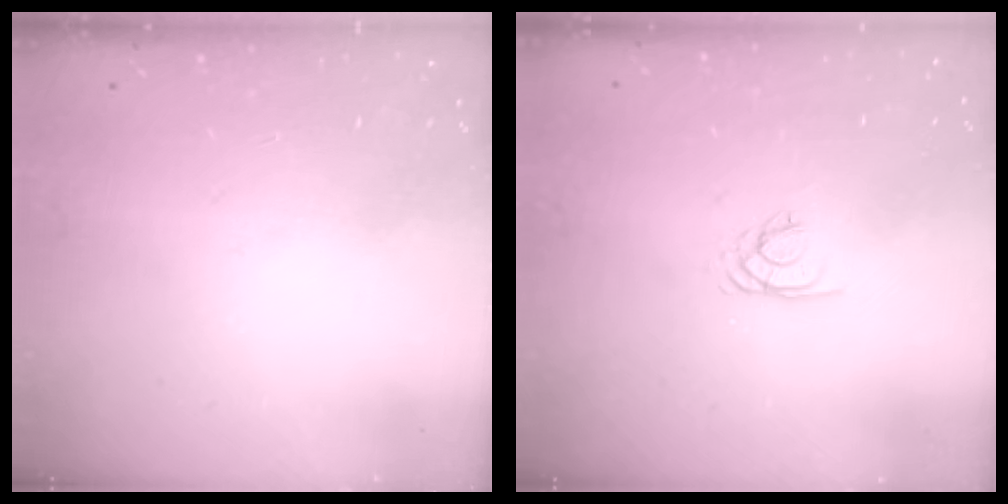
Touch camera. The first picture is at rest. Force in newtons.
{"total": 2.1, "press": 2.1, "slide": 0.4}